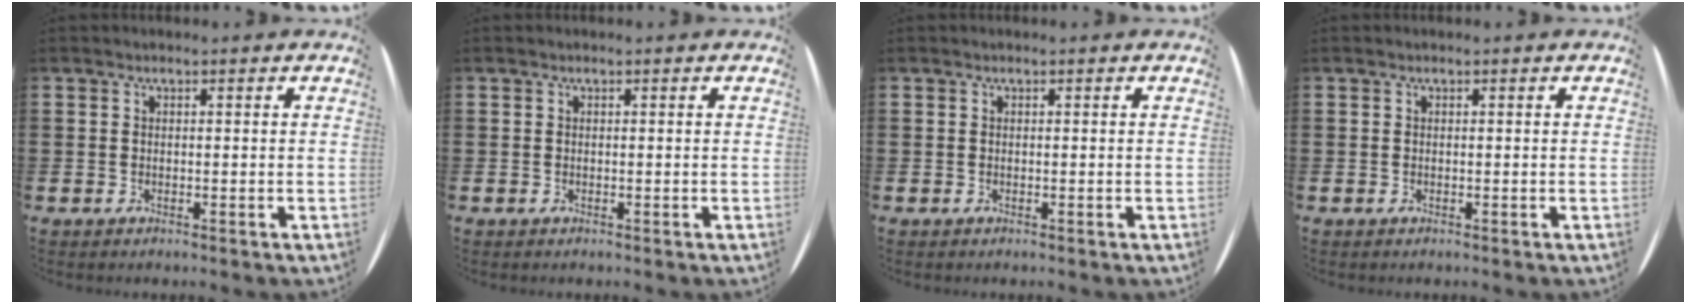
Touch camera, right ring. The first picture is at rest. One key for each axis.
{"total": 0.0}
{"total": 0.0}
{"total": 0.0}